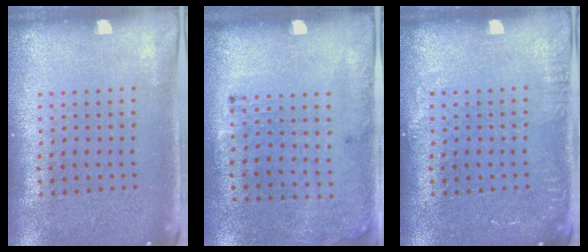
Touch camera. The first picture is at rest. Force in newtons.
{"total": 1.8, "press": 1.2, "slide": 1.3}
{"total": 1.0, "press": 1.0, "slide": 0.2}